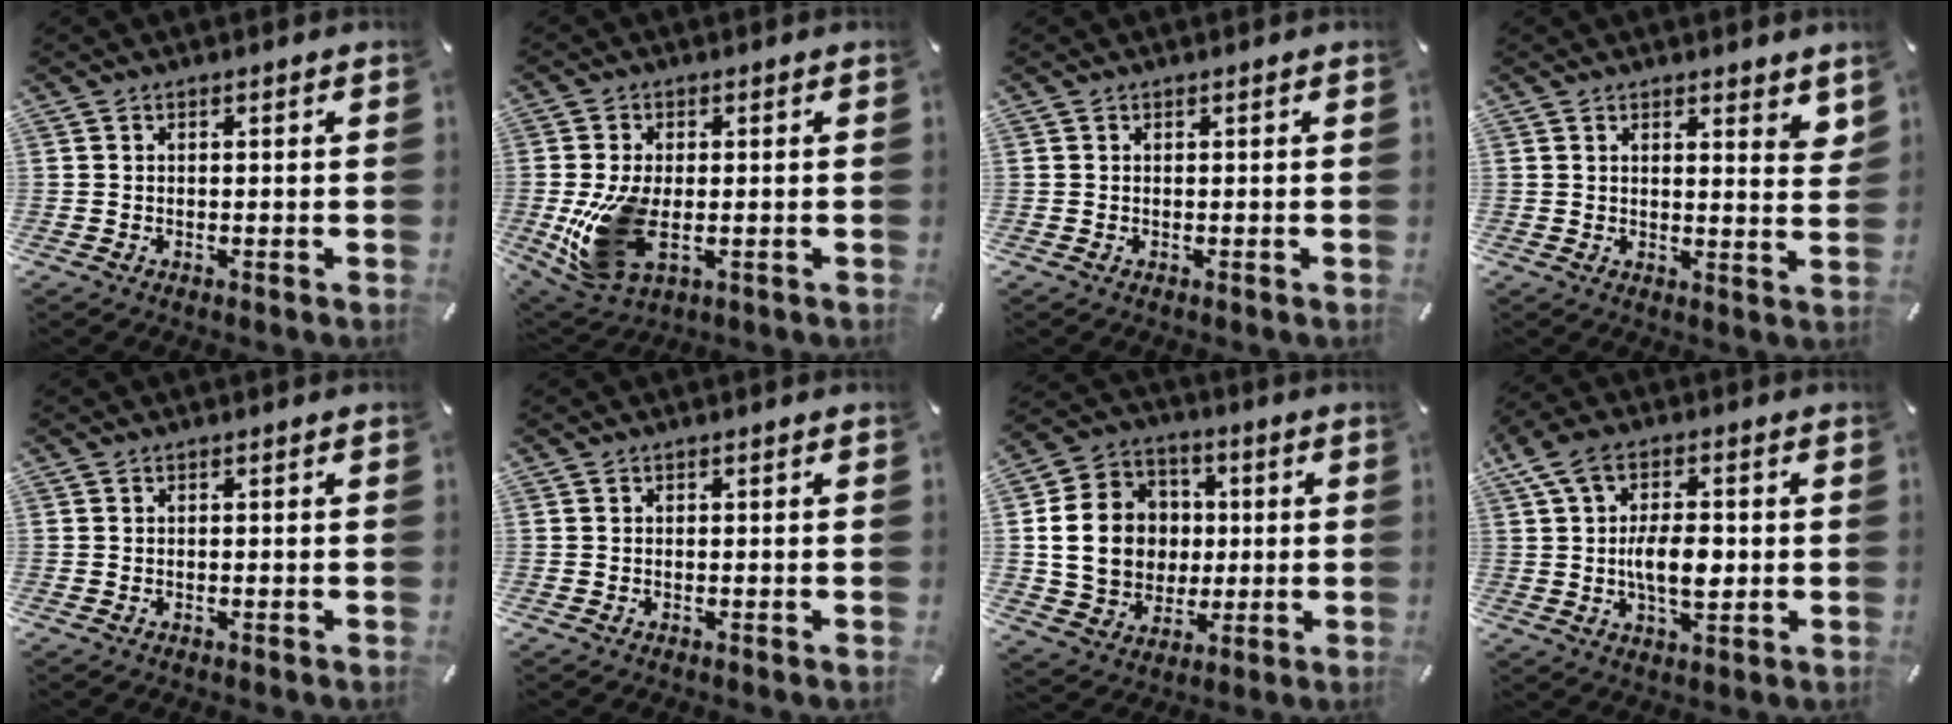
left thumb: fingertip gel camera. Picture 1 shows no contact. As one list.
[{"total": 12.2, "force": [-1.4, 7.2, 9.7], "torque": [-0.205, -0.014, -0.019]}, {"total": 0.0}, {"total": 3.5, "force": [3.1, 0.7, 1.5], "torque": [-0.014, -0.024, 0.051]}, {"total": 0.0}, {"total": 0.0}, {"total": 16.3, "force": [0.6, 14.3, 7.7], "torque": [-0.157, 0.015, 0.019]}, {"total": 11.2, "force": [0.2, 6.3, 9.2], "torque": [-0.169, 0.000, -0.004]}]